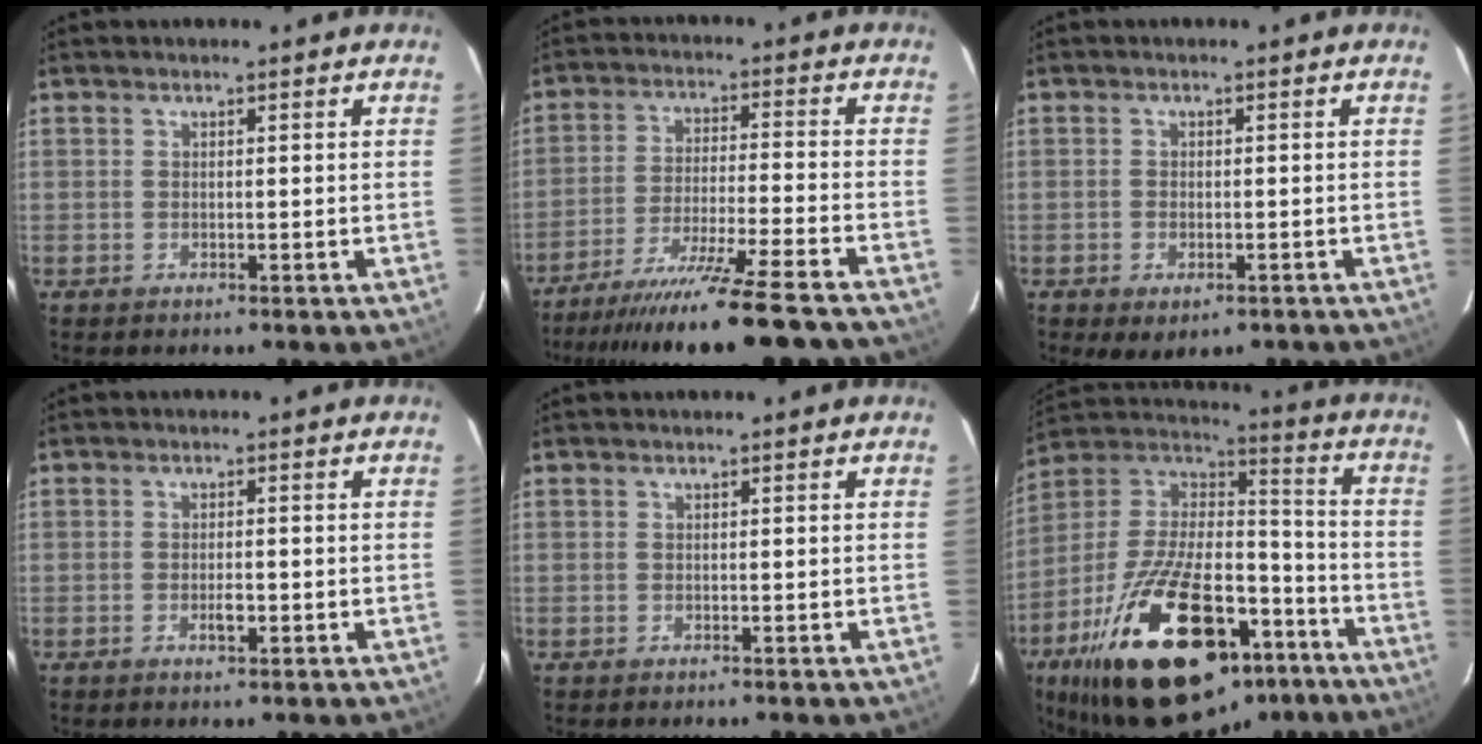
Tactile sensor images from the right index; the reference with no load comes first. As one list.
[{"total": 21.6, "force": [-19.2, -0.7, 9.8], "torque": [-0.185, -0.058, -0.297]}, {"total": 4.8, "force": [-2.7, 2.5, 3.0], "torque": [-0.066, -0.018, -0.039]}, {"total": 2.2, "force": [-0.8, 1.0, 1.9], "torque": [-0.033, 0.000, -0.014]}, {"total": 0.0}, {"total": 34.7, "force": [-20.0, 16.3, 23.2], "torque": [-0.433, 0.005, -0.299]}]